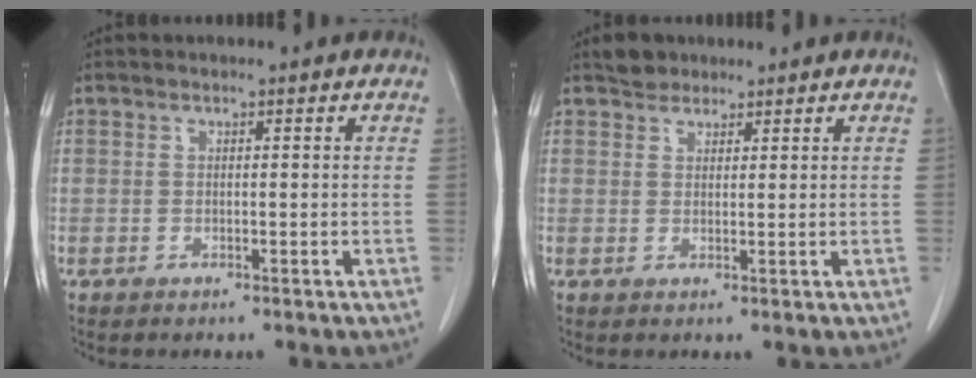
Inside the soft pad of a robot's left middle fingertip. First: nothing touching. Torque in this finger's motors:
{"motor_torque": [0.21, -0.20, 0.00, 0.00]}